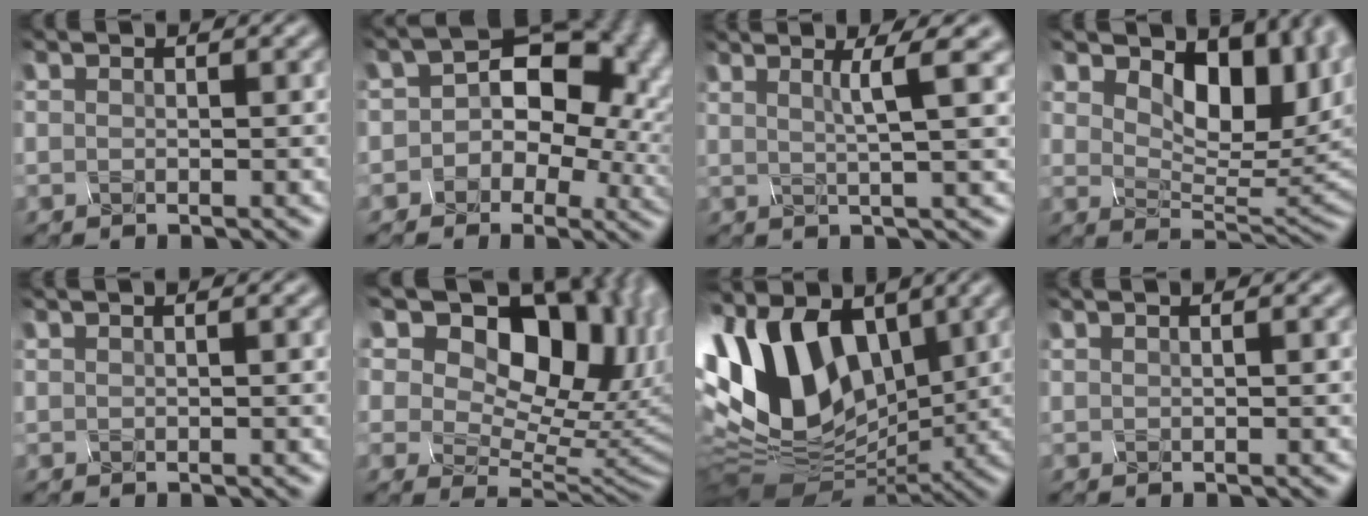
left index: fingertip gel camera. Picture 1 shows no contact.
{"total": 11.4, "force": [0.6, 8.0, 8.1], "torque": [-0.114, -0.013, 0.024]}
{"total": 3.6, "force": [1.4, 0.1, 3.3], "torque": [-0.063, 0.003, 0.037]}
{"total": 8.2, "force": [3.5, 4.6, 5.8], "torque": [-0.105, -0.012, 0.069]}
{"total": 1.6, "force": [0.8, 0.6, 1.2], "torque": [-0.002, 0.011, -0.003]}
{"total": 15.0, "force": [6.3, 9.6, 9.6], "torque": [-0.168, 0.039, 0.111]}
{"total": 13.4, "force": [1.7, 8.6, 10.1], "torque": [-0.238, 0.015, 0.027]}
{"total": 1.8, "force": [1.0, 0.7, 1.3], "torque": [-0.003, 0.015, -0.004]}